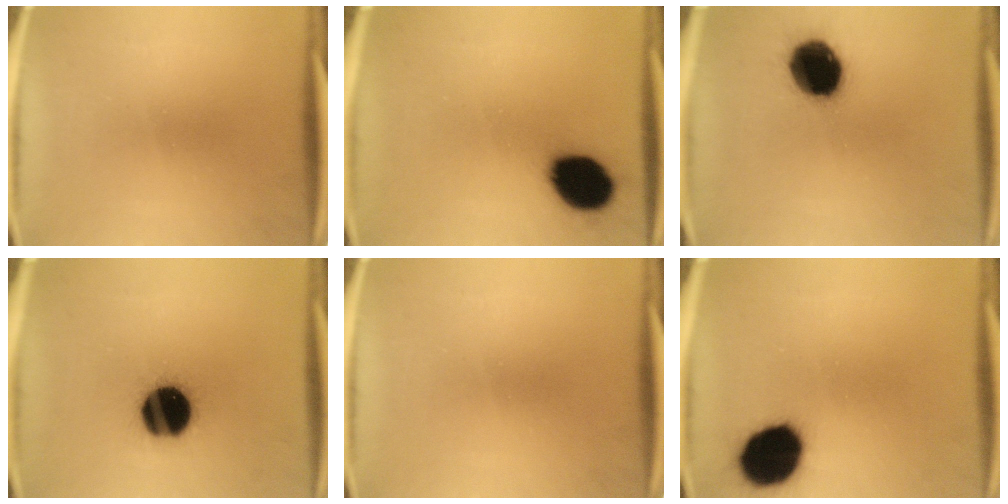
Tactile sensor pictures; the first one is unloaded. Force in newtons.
{"total": 14.5}
{"total": 16.8}
{"total": 19.3}
{"total": 0.0}
{"total": 16.7}